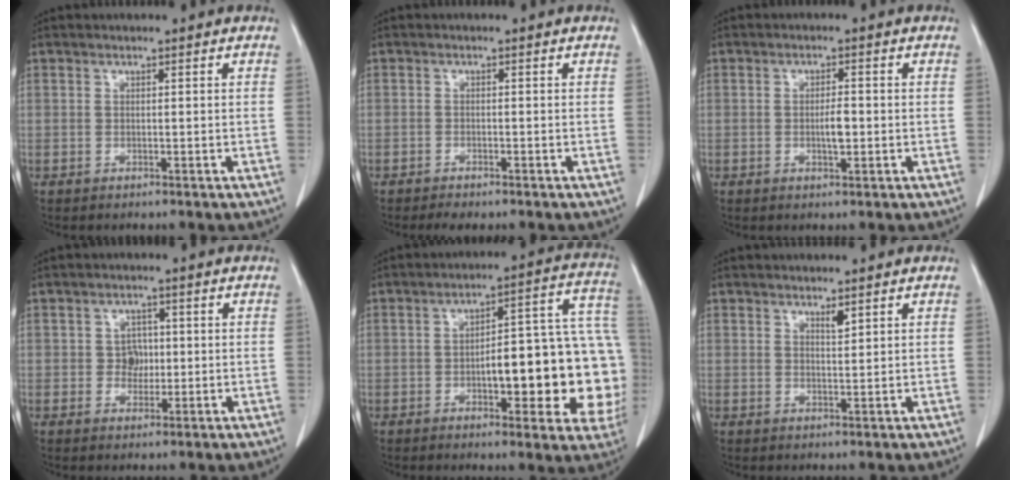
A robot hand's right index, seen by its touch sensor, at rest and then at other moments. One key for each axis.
{"total": 1.8, "fx": -1.5, "fy": 0.6, "fz": 0.9, "tx": -0.016, "ty": -0.003, "tz": -0.021}
{"total": 2.7, "fx": -0.4, "fy": 0.8, "fz": 2.6, "tx": -0.046, "ty": 0.001, "tz": -0.004}
{"total": 2.7, "fx": 0.0, "fy": 2.4, "fz": 1.3, "tx": -0.013, "ty": 0.005, "tz": 0.000}
{"total": 19.8, "fx": -3.4, "fy": 5.7, "fz": 18.7, "tx": -0.165, "ty": 0.050, "tz": -0.029}
{"total": 1.3, "fx": 1.0, "fy": 0.2, "fz": 0.9, "tx": -0.018, "ty": -0.005, "tz": 0.017}